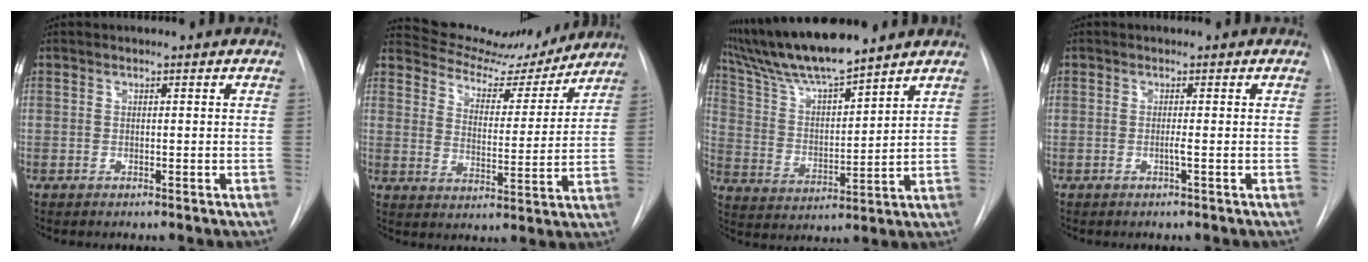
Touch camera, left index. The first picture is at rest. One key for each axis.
{"total": 13.3, "fx": 12.8, "fy": 3.0, "fz": 2.3, "tx": -0.032, "ty": -0.015, "tz": 0.182}
{"total": 12.4, "fx": 11.0, "fy": 0.3, "fz": 5.7, "tx": -0.113, "ty": 0.003, "tz": 0.208}
{"total": 0.7, "fx": -0.5, "fy": -0.1, "fz": 0.5, "tx": 0.000, "ty": -0.002, "tz": -0.014}